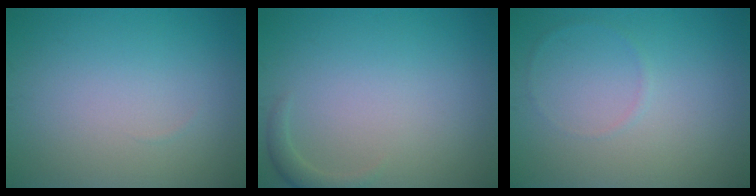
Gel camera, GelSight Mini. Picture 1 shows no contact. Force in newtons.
{"total": 1.2, "press": 1.2, "slide": 0.2}
{"total": 0.6, "press": 0.6, "slide": 0.1}